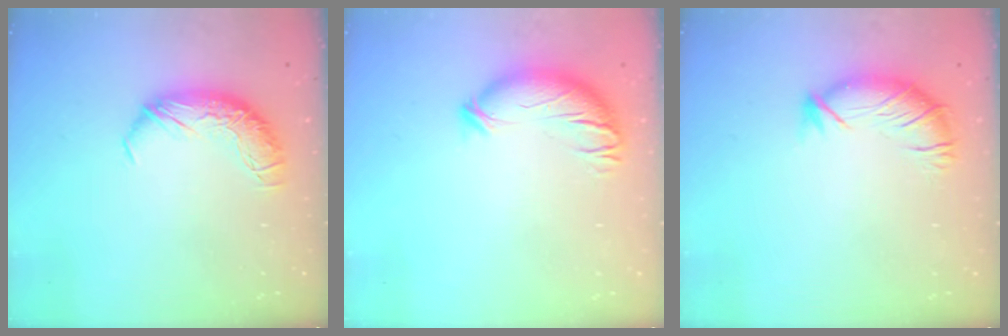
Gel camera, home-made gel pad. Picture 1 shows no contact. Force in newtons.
{"total": 3.8, "press": 3.0, "slide": 2.3}
{"total": 3.1, "press": 2.1, "slide": 2.2}